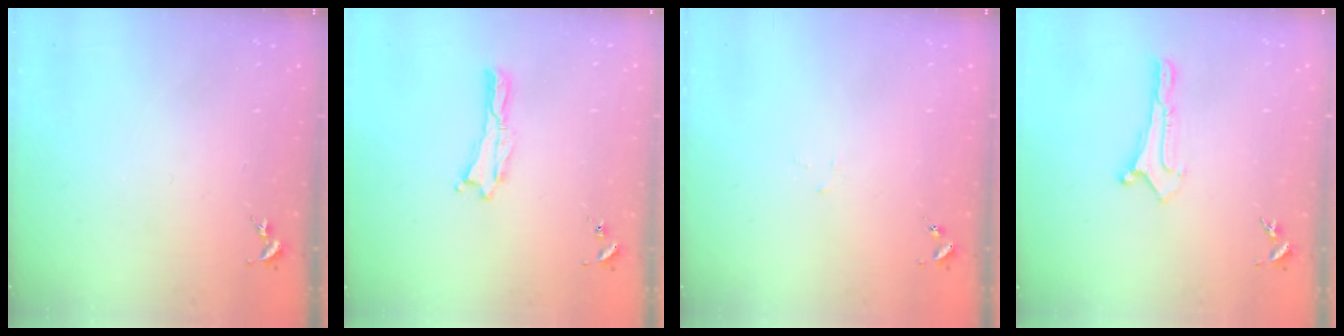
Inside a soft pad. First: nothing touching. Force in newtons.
{"total": 0.0}
{"total": 1.0, "press": 1.0, "slide": 0.1}
{"total": 0.0}